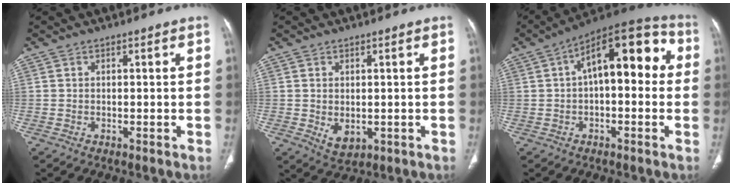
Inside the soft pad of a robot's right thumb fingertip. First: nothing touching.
{"total": 4.2, "force": [-0.5, 2.8, 3.1], "torque": [-0.044, -0.009, 0.006]}
{"total": 16.0, "force": [2.2, 7.6, 13.9], "torque": [-0.169, 0.047, 0.023]}